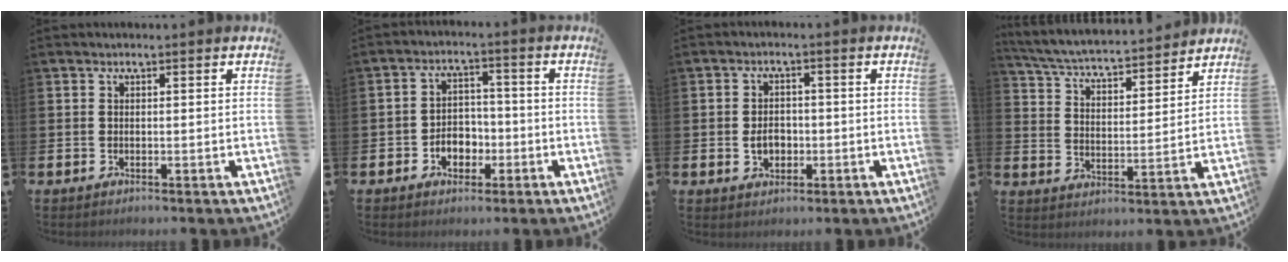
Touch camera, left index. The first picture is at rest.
{"total": 3.8, "force": [-1.7, 3.0, 1.6], "torque": [-0.029, 0.003, -0.039]}
{"total": 3.1, "force": [-0.6, 2.4, 1.9], "torque": [-0.024, -0.001, -0.018]}
{"total": 5.1, "force": [4.9, 0.5, 1.1], "torque": [-0.048, -0.045, 0.079]}